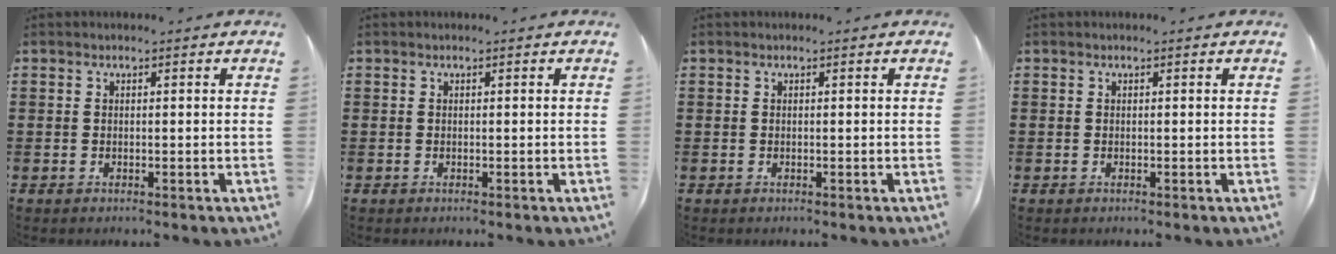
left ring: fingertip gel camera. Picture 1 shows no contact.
{"total": 0.0}
{"total": 0.0}
{"total": 0.0}